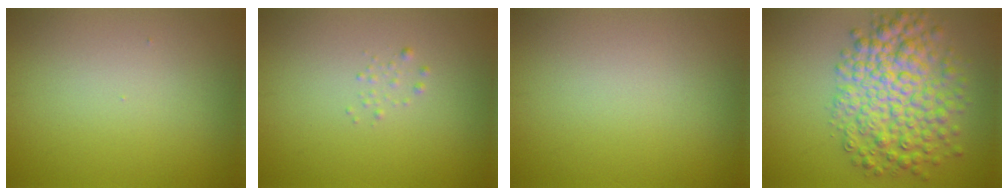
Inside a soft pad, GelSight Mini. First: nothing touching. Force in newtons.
{"total": 0.6, "press": 0.6, "slide": 0.0}
{"total": 0.0}
{"total": 7.3, "press": 7.3, "slide": 0.2}